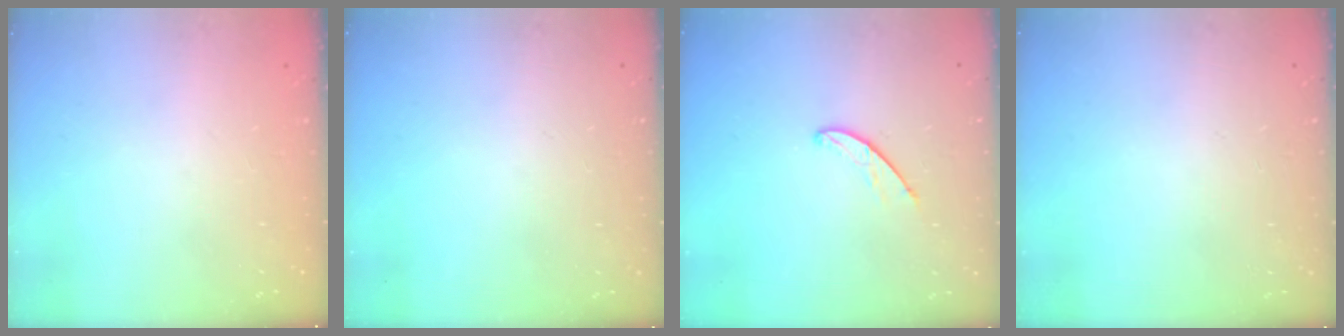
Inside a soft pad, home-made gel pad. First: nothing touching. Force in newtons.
{"total": 0.0}
{"total": 5.0, "press": 5.0, "slide": 0.4}
{"total": 0.0}